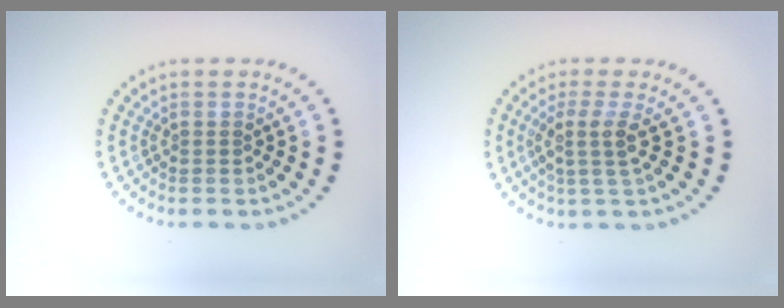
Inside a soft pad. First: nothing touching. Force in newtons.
{"total": 2.6, "press": 1.9, "slide": 1.7}